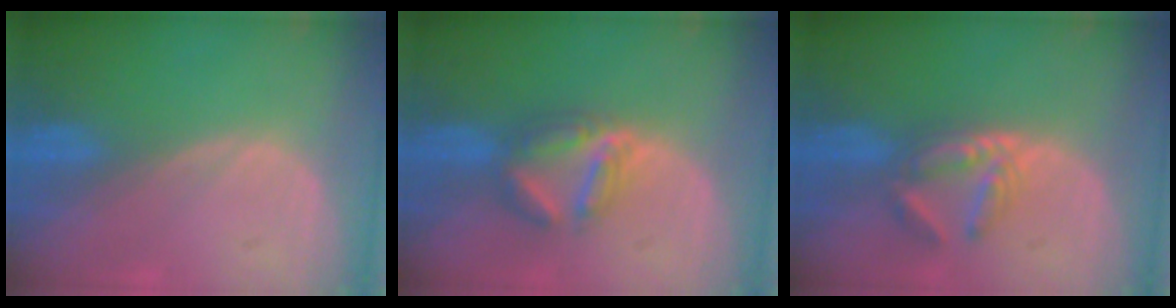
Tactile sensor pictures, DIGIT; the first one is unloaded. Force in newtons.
{"total": 5.9, "press": 5.8, "slide": 1.4}
{"total": 5.8, "press": 4.9, "slide": 3.1}